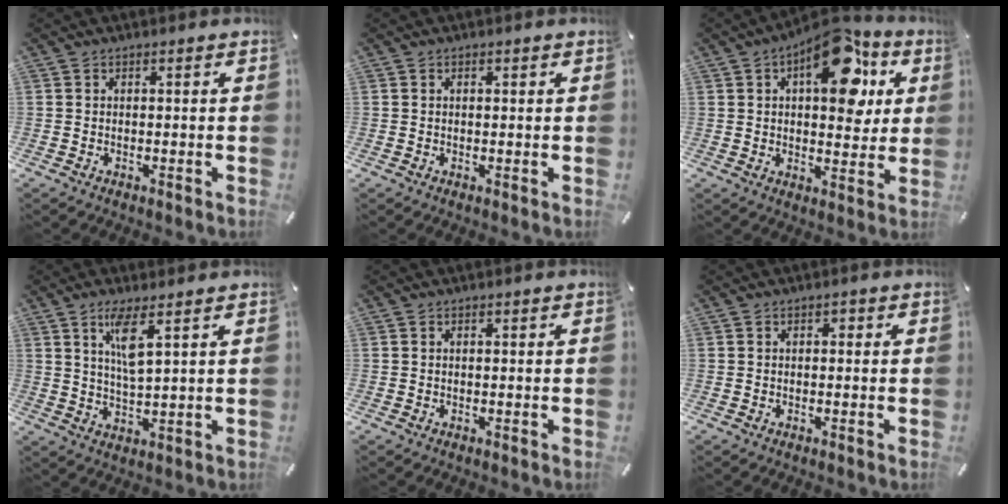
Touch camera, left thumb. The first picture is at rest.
{"total": 0.6, "force": [0.1, 0.4, 0.5], "torque": [-0.010, 0.002, 0.002]}
{"total": 16.8, "force": [7.4, 8.9, 12.1], "torque": [-0.154, -0.030, 0.120]}
{"total": 7.3, "force": [3.7, 1.6, 6.0], "torque": [-0.120, -0.006, 0.062]}
{"total": 0.0}
{"total": 1.0, "force": [0.1, 0.7, 0.7], "torque": [-0.015, 0.007, -0.001]}